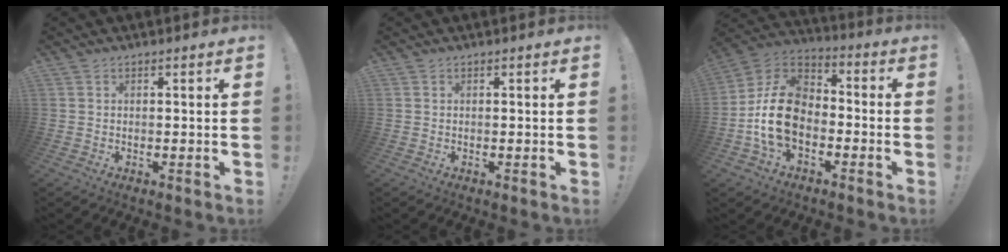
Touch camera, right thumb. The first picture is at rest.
{"total": 0.0}
{"total": 16.6, "force": [-4.2, 11.5, 11.2], "torque": [-0.208, 0.039, -0.066]}